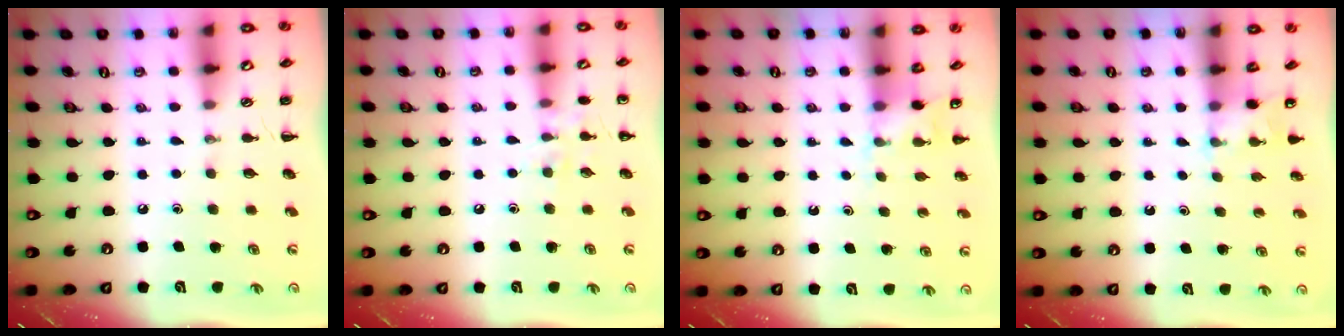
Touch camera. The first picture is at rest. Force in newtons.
{"total": 6.9, "press": 6.7, "slide": 1.8}
{"total": 3.7, "press": 3.5, "slide": 1.1}
{"total": 2.0, "press": 1.9, "slide": 0.6}